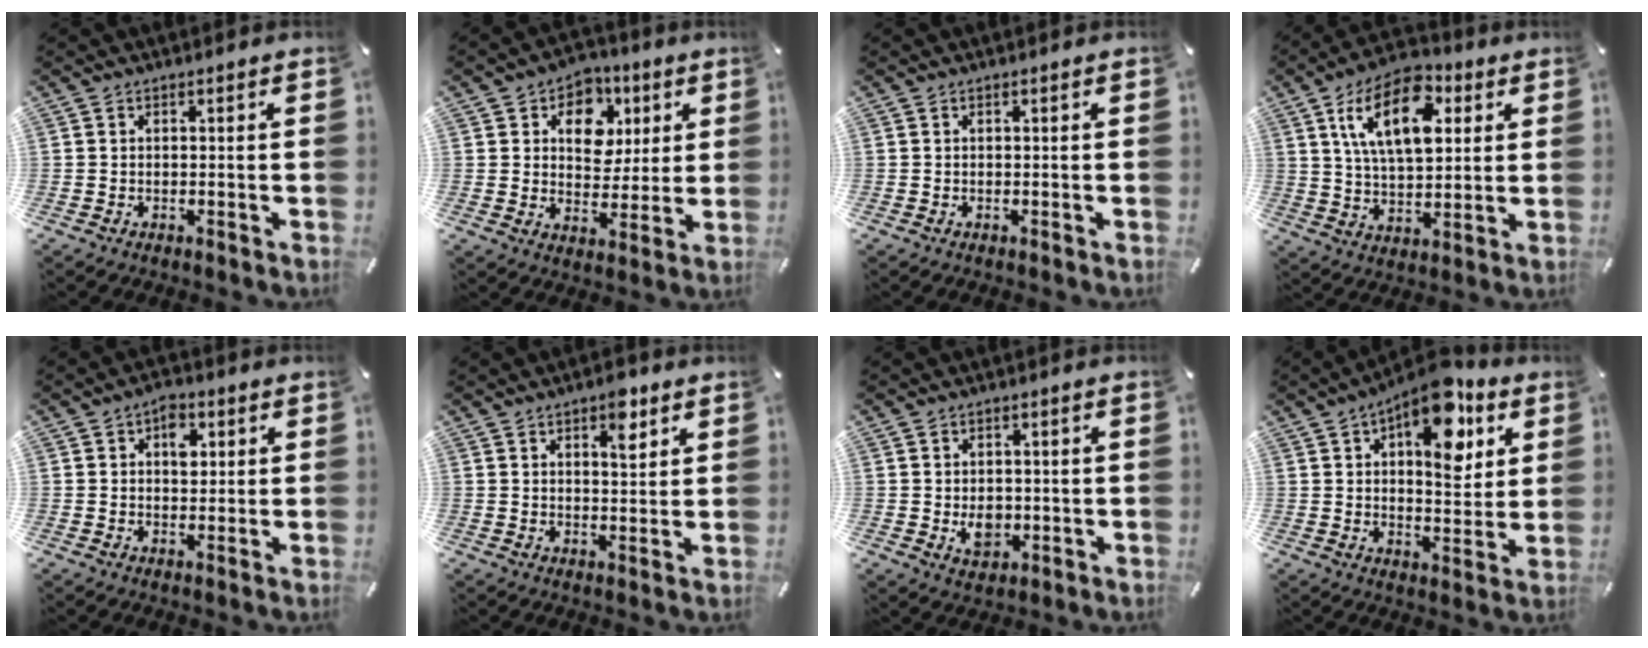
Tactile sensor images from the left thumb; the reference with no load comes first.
{"total": 10.0, "force": [3.4, 8.3, 4.4], "torque": [-0.057, -0.014, 0.058]}
{"total": 0.0}
{"total": 16.8, "force": [6.7, 9.4, 12.2], "torque": [-0.218, -0.004, 0.114]}
{"total": 5.0, "force": [1.5, 3.4, 3.3], "torque": [-0.030, -0.007, 0.017]}
{"total": 6.3, "force": [3.8, 2.8, 4.2], "torque": [-0.042, -0.019, 0.058]}
{"total": 5.4, "force": [-0.6, 4.4, 3.1], "torque": [-0.036, -0.005, -0.011]}
{"total": 15.6, "force": [8.1, 7.6, 10.9], "torque": [-0.144, -0.037, 0.132]}